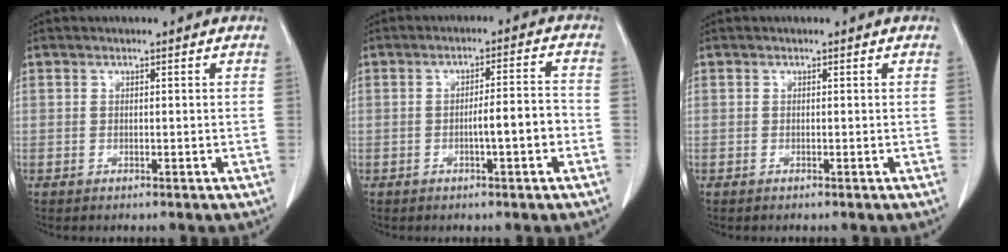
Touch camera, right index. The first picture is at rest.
{"total": 5.1, "force": [-1.5, 0.4, 4.9], "torque": [-0.074, 0.012, -0.019]}
{"total": 0.0}